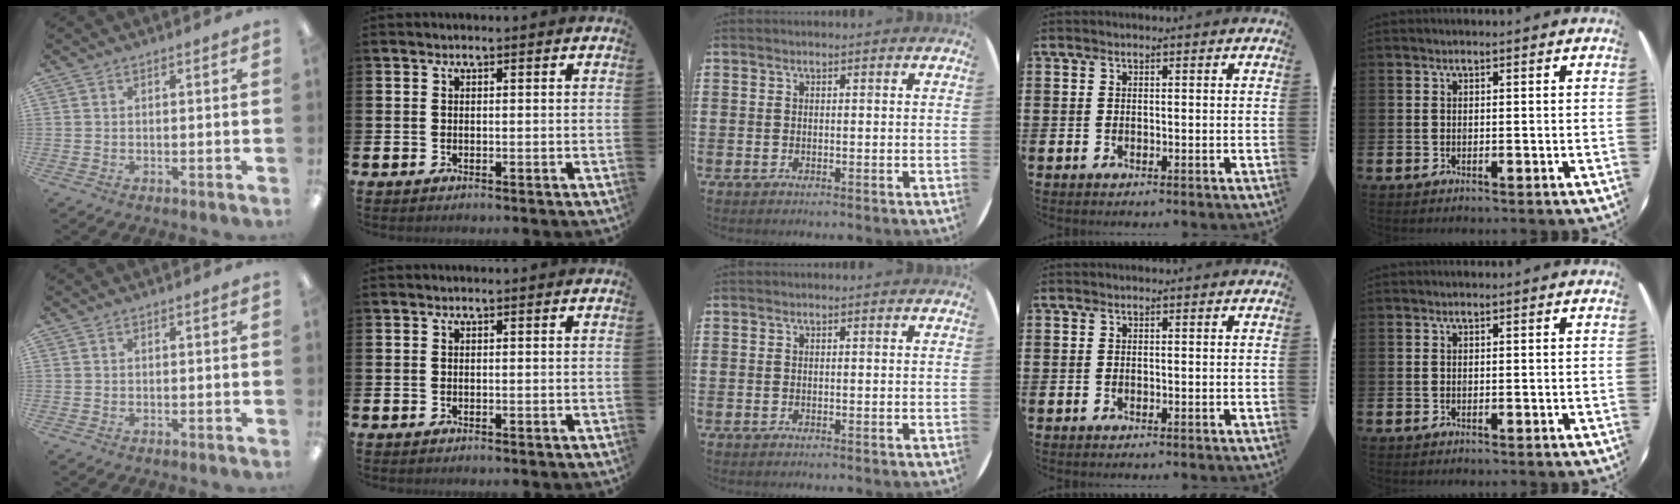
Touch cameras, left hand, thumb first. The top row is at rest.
{}